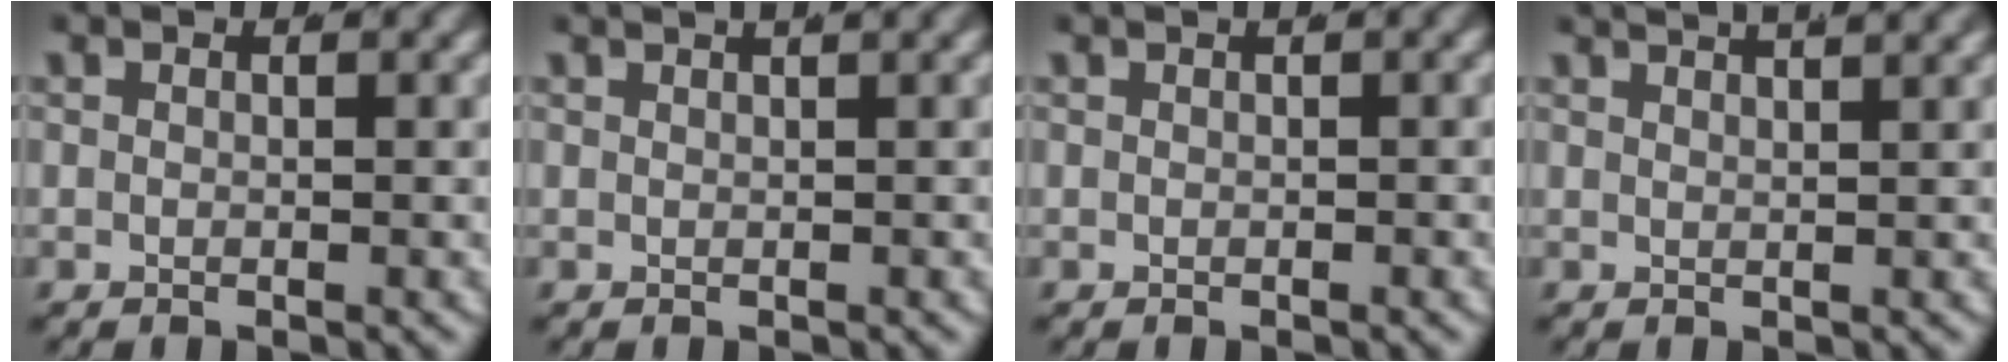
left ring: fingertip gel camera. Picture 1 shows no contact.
{"total": 2.5, "force": [1.9, 0.5, 1.5], "torque": [-0.011, 0.014, 0.027]}
{"total": 0.6, "force": [0.4, 0.1, 0.4], "torque": [0.003, 0.013, 0.002]}
{"total": 3.8, "force": [3.2, 0.9, 1.9], "torque": [-0.028, 0.008, 0.051]}